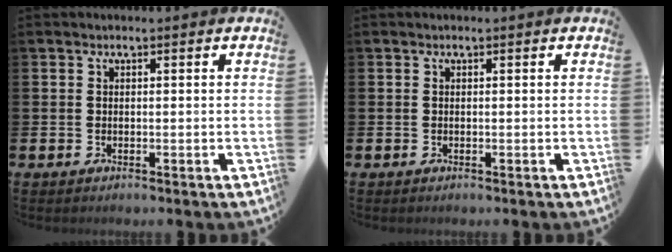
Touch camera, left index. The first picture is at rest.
{"total": 0.0}